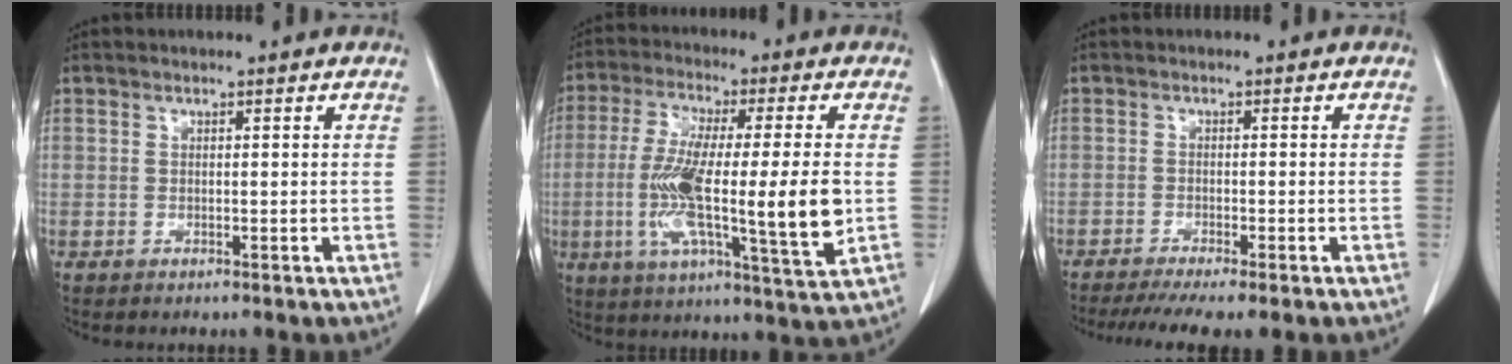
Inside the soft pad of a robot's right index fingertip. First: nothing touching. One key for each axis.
{"total": 18.3, "fx": -2.0, "fy": 2.0, "fz": 18.1, "tx": -0.312, "ty": -0.016, "tz": -0.035}
{"total": 8.1, "fx": -6.3, "fy": 0.5, "fz": 5.1, "tx": -0.067, "ty": -0.011, "tz": -0.096}